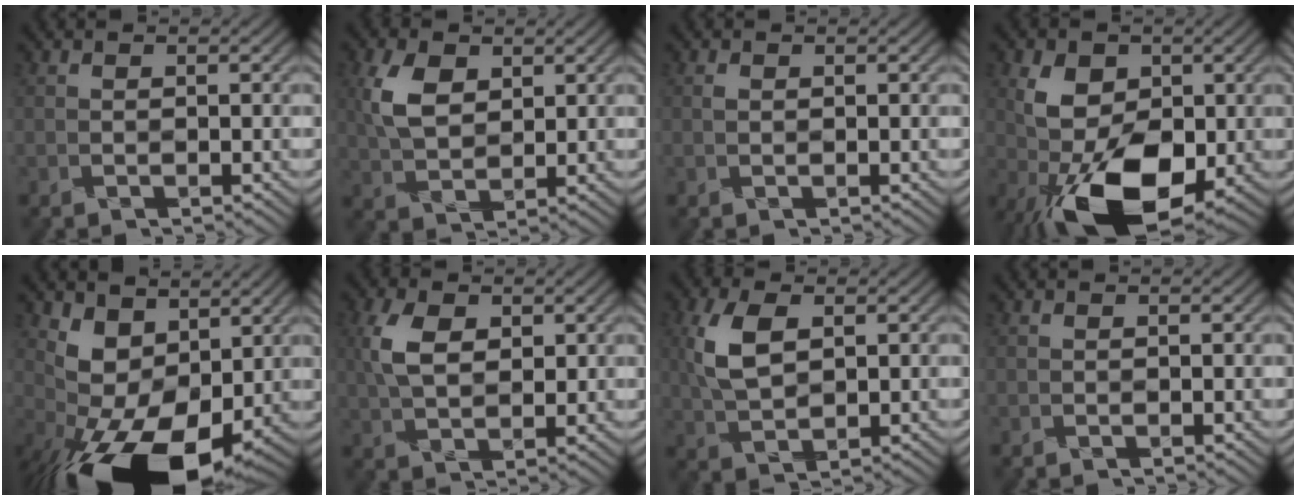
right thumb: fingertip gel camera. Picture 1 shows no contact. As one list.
[{"total": 6.7, "force": [2.1, 4.3, 4.6], "torque": [-0.111, 0.006, 0.038]}, {"total": 0.7, "force": [0.1, 0.4, 0.5], "torque": [-0.011, 0.000, 0.000]}, {"total": 12.3, "force": [-2.4, 7.1, 9.7], "torque": [-0.175, 0.004, -0.058]}, {"total": 11.5, "force": [-0.7, 6.6, 9.4], "torque": [-0.163, -0.008, -0.014]}, {"total": 6.6, "force": [1.6, 4.1, 4.9], "torque": [-0.111, 0.006, 0.028]}, {"total": 7.1, "force": [1.3, 3.9, 5.8], "torque": [-0.137, 0.008, 0.021]}, {"total": 0.0}]